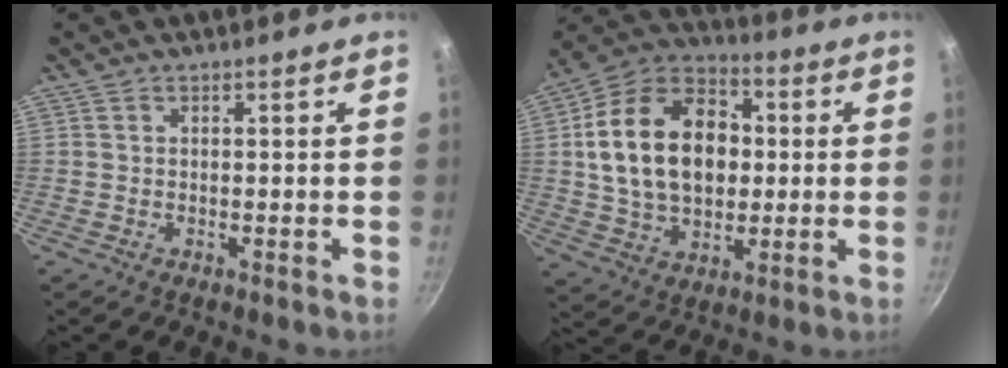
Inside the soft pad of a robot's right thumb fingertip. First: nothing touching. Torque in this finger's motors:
{"motor_torque": [-0.56, 1.44, 0.65, 0.26, 0.21]}